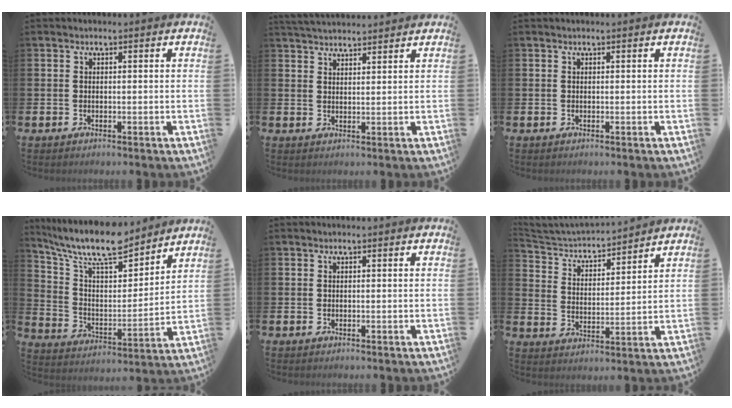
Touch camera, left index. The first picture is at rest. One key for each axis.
{"total": 3.3, "fx": 3.3, "fy": 0.2, "fz": 0.3, "tx": -0.015, "ty": -0.014, "tz": 0.061}
{"total": 0.0}
{"total": 11.4, "fx": 9.9, "fy": 2.8, "fz": 4.8, "tx": -0.117, "ty": -0.066, "tz": 0.172}
{"total": 0.0}
{"total": 3.9, "fx": 3.8, "fy": 0.9, "fz": 0.3, "tx": -0.037, "ty": -0.033, "tz": 0.061}